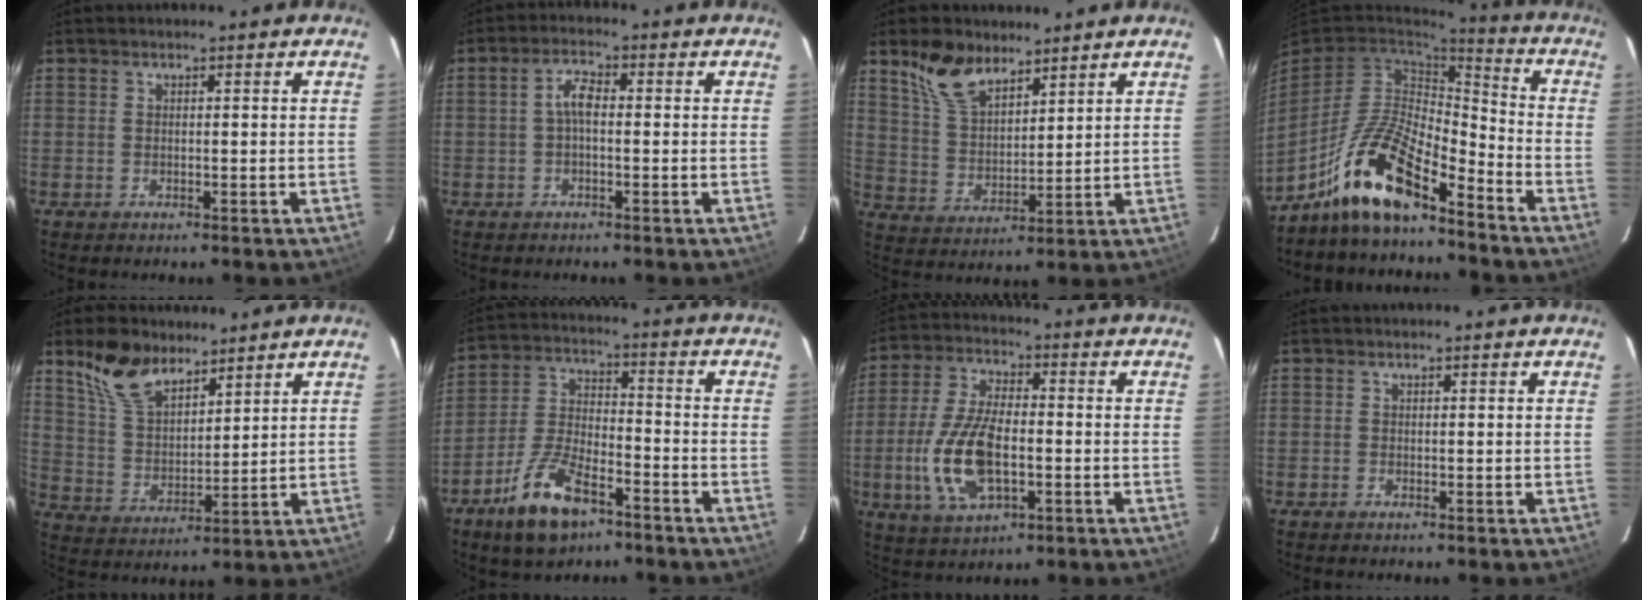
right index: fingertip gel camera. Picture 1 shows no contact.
{"total": 3.2, "force": [-0.3, 1.4, 2.9], "torque": [-0.059, 0.013, -0.006]}
{"total": 10.0, "force": [7.2, 4.8, 5.0], "torque": [-0.096, 0.016, 0.147]}
{"total": 14.6, "force": [-10.5, 4.3, 9.1], "torque": [-0.189, 0.001, -0.201]}
{"total": 11.2, "force": [8.0, 5.5, 5.5], "torque": [-0.110, 0.019, 0.163]}
{"total": 12.6, "force": [-7.9, 5.4, 8.2], "torque": [-0.178, 0.000, -0.144]}
{"total": 13.6, "force": [-3.1, 6.3, 11.7], "torque": [-0.249, -0.002, -0.055]}
{"total": 0.0}